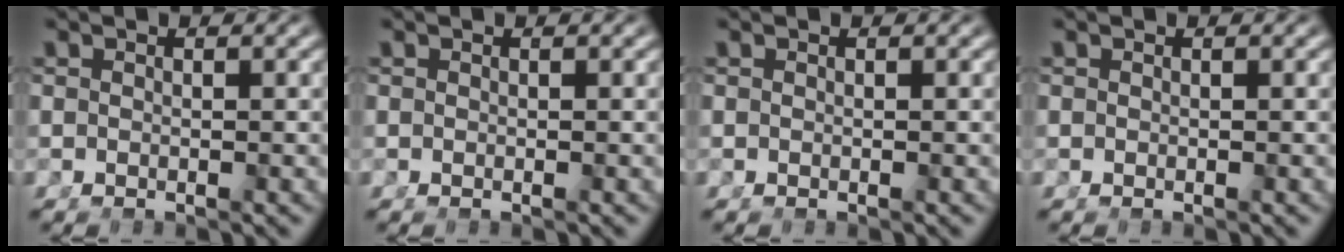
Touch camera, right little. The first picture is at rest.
{"total": 0.0}
{"total": 0.0}
{"total": 0.0}